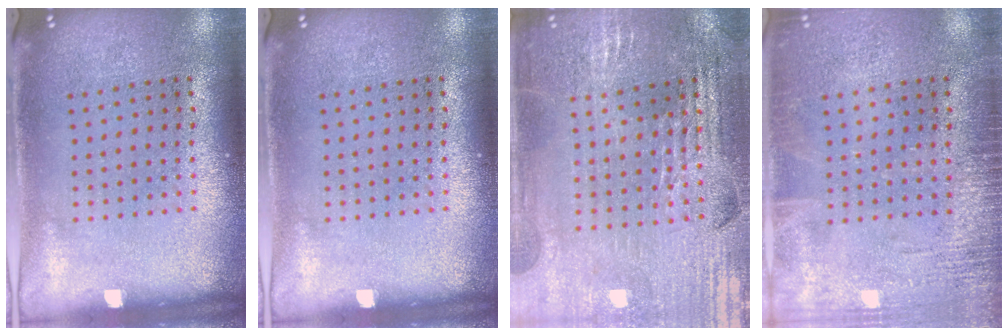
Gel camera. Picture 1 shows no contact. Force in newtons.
{"total": 0.0}
{"total": 3.0, "press": 3.0, "slide": 0.4}
{"total": 2.4, "press": 2.4, "slide": 0.3}